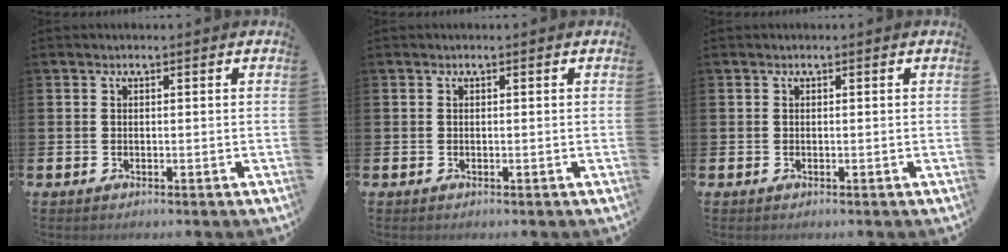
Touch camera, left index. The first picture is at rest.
{"total": 0.0}
{"total": 0.0}